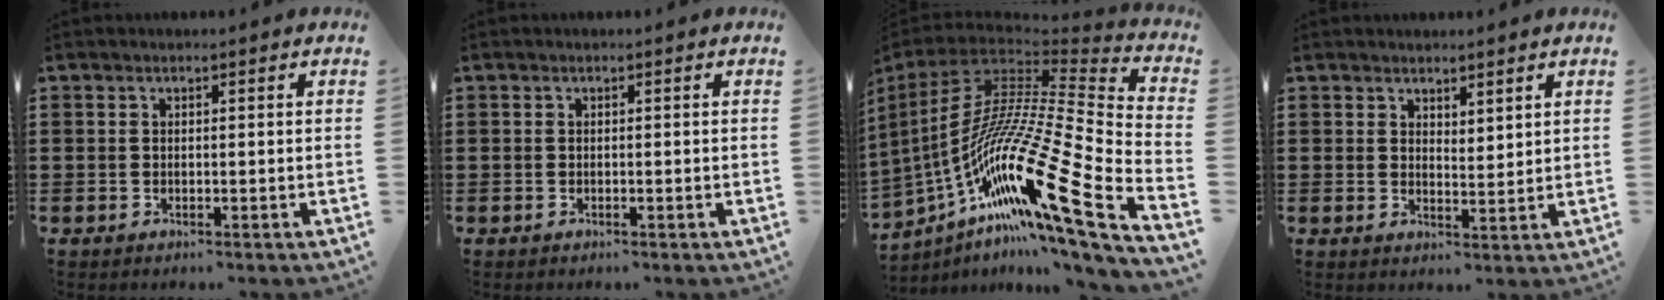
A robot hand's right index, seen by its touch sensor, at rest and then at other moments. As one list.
[{"total": 0.0}, {"total": 22.4, "force": [-9.6, 5.0, 19.6], "torque": [-0.418, -0.029, -0.188]}, {"total": 2.2, "force": [2.1, 0.6, -0.1], "torque": [-0.003, 0.004, 0.042]}]